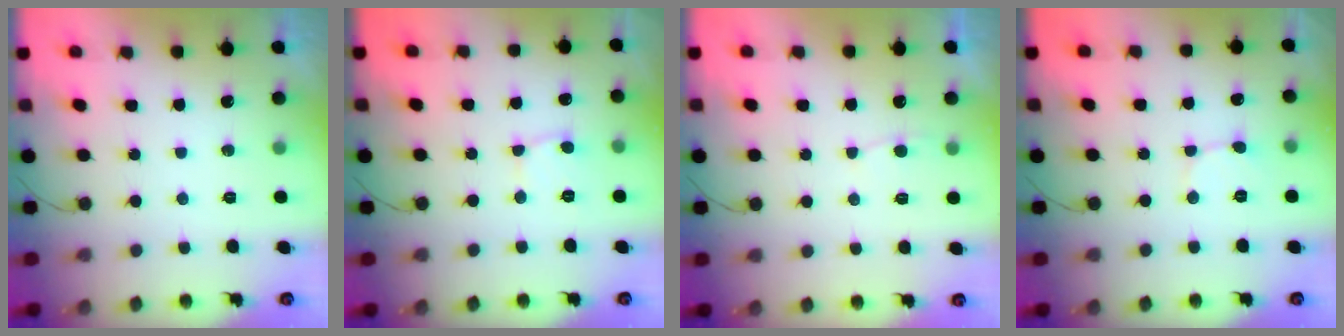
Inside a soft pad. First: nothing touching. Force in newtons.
{"total": 2.9, "press": 2.9, "slide": 0.2}
{"total": 3.7, "press": 3.7, "slide": 0.4}
{"total": 2.5, "press": 2.5, "slide": 0.3}